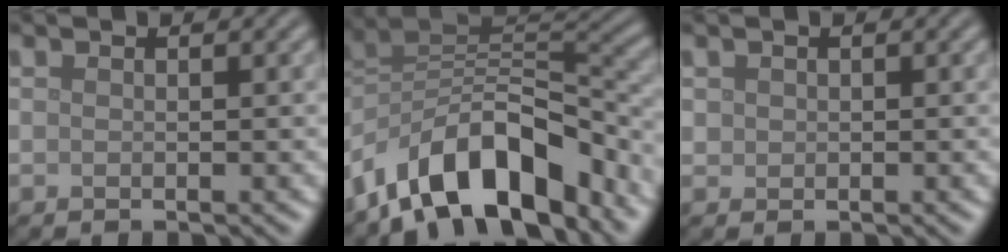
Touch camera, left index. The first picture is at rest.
{"total": 11.9, "force": [-7.6, 5.4, 7.4], "torque": [-0.113, 0.016, -0.151]}
{"total": 0.8, "force": [0.2, 0.7, 0.1], "torque": [0.001, -0.002, 0.006]}